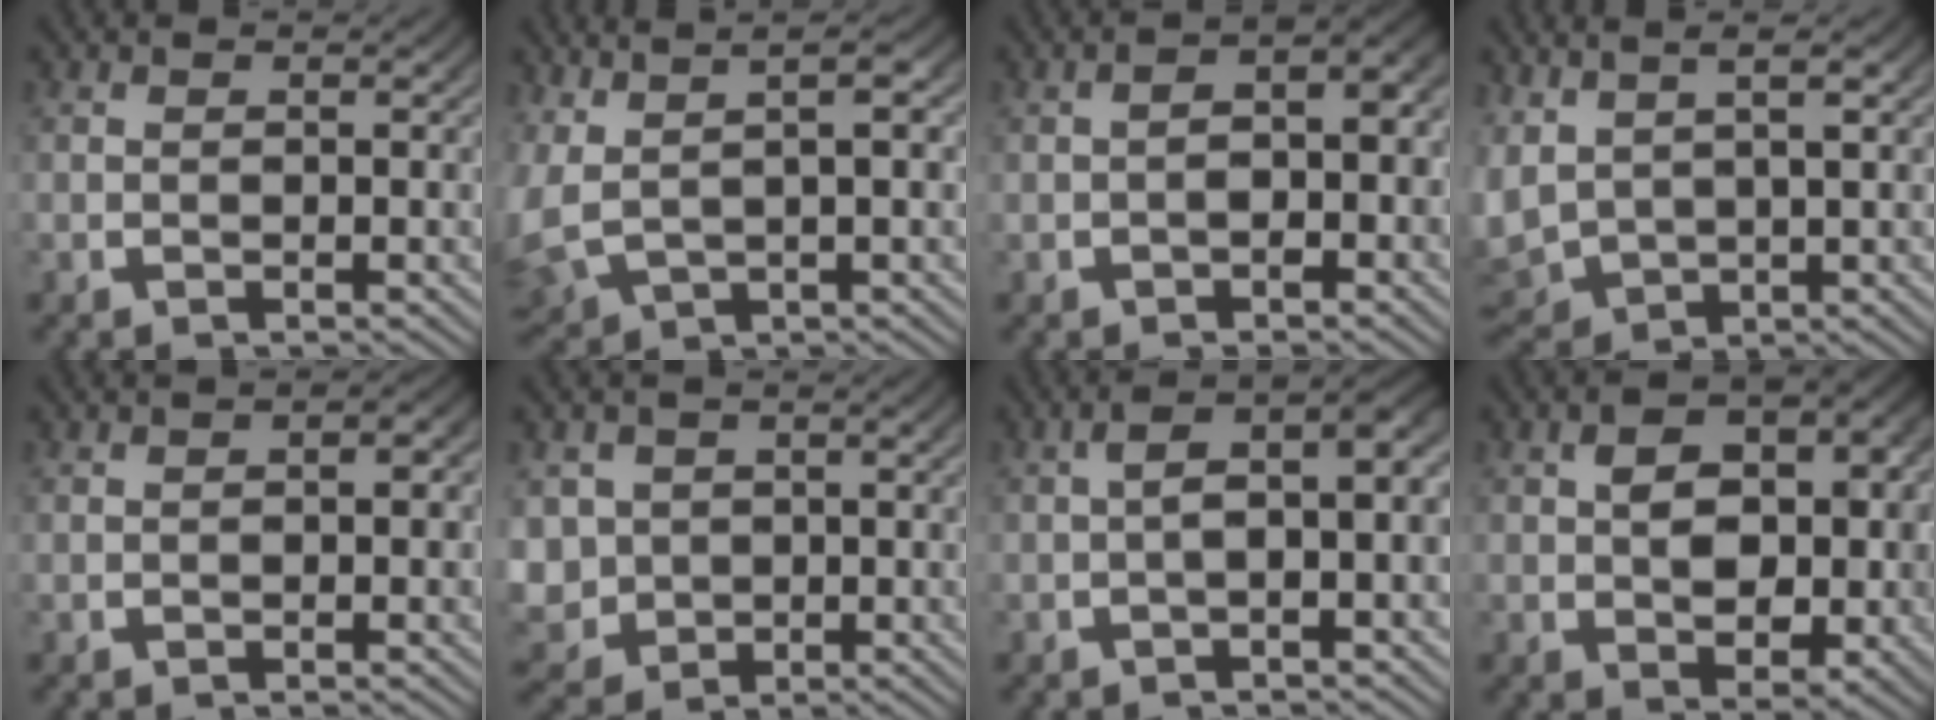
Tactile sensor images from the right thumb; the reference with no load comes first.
{"total": 7.8, "force": [1.9, 5.2, 5.5], "torque": [-0.122, -0.007, 0.045]}
{"total": 3.3, "force": [-0.2, 1.9, 2.6], "torque": [-0.031, 0.002, -0.001]}
{"total": 8.1, "force": [0.9, 6.0, 5.4], "torque": [-0.139, -0.031, 0.041]}
{"total": 1.1, "force": [-0.1, 0.7, 0.9], "torque": [-0.013, -0.004, 0.000]}
{"total": 8.9, "force": [-1.6, 7.8, 4.1], "torque": [-0.115, -0.050, -0.006]}
{"total": 6.2, "force": [0.9, 2.9, 5.5], "torque": [-0.070, 0.019, 0.003]}
{"total": 7.4, "force": [0.3, 4.9, 5.5], "torque": [-0.092, -0.036, 0.025]}